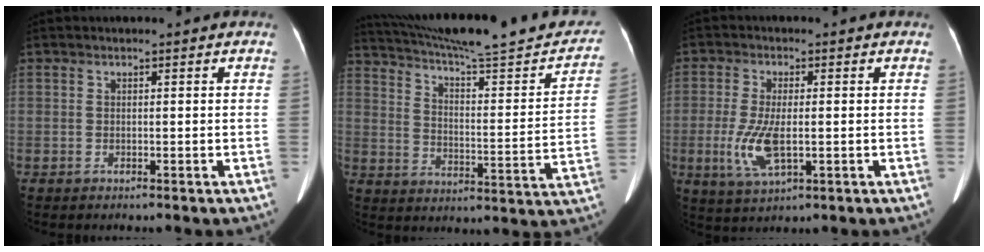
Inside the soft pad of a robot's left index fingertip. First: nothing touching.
{"total": 26.7, "force": [23.6, 2.7, 12.1], "torque": [-0.187, -0.034, 0.316]}
{"total": 6.7, "force": [-1.2, 2.2, 6.2], "torque": [-0.141, -0.012, -0.019]}